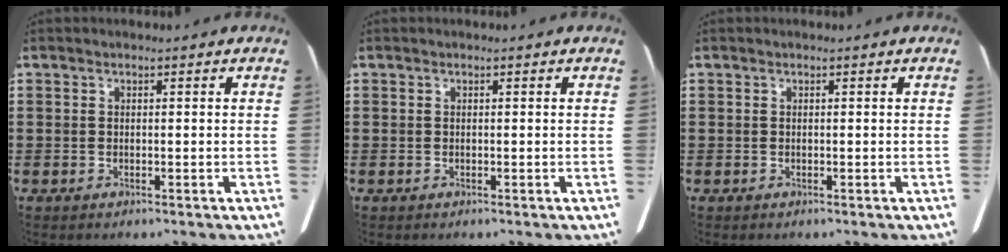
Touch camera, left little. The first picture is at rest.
{"total": 0.0}
{"total": 0.0}